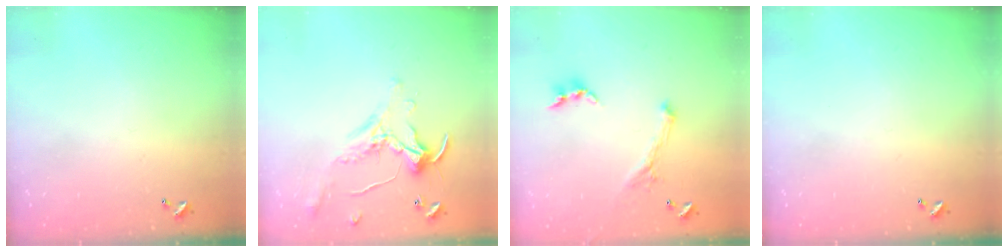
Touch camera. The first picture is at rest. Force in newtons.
{"total": 0.8, "press": 0.8, "slide": 0.2}
{"total": 1.6, "press": 1.5, "slide": 0.4}
{"total": 0.0}